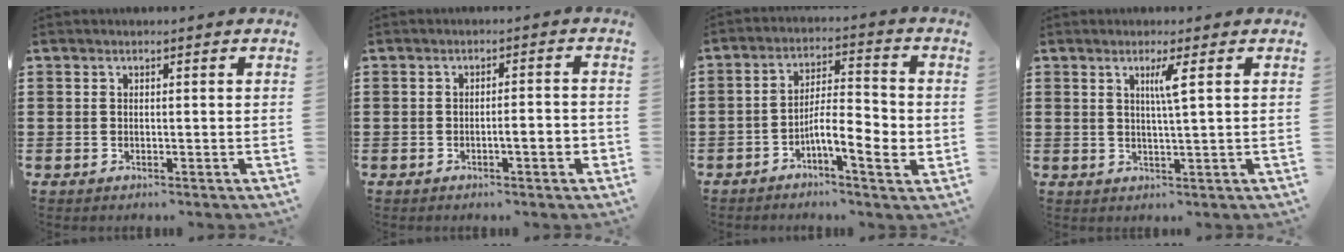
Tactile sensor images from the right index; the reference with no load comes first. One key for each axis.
{"total": 3.1, "fx": -1.1, "fy": 0.4, "fz": 2.8, "tx": -0.047, "ty": 0.002, "tz": -0.021}
{"total": 7.5, "fx": -2.7, "fy": 2.0, "fz": 6.7, "tx": -0.105, "ty": 0.000, "tz": -0.049}
{"total": 2.9, "fx": 1.0, "fy": -0.6, "fz": 2.7, "tx": -0.054, "ty": -0.008, "tz": 0.014}